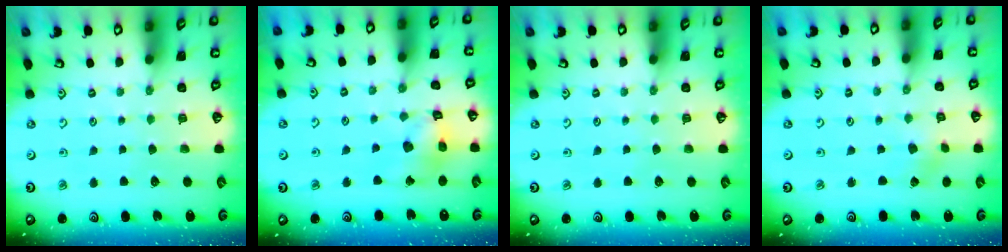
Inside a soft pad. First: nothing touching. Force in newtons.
{"total": 11.2, "press": 11.1, "slide": 1.2}
{"total": 0.0}
{"total": 1.5, "press": 1.4, "slide": 0.2}